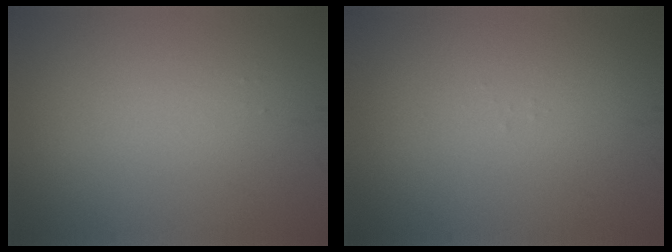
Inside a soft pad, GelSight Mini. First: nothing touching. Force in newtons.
{"total": 0.0}